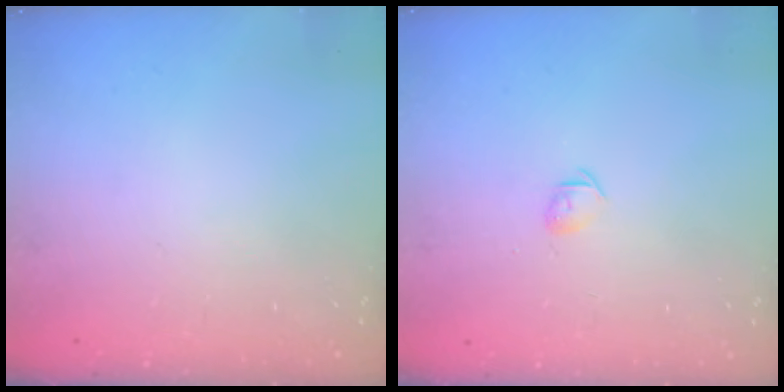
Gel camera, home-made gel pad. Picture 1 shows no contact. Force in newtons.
{"total": 3.4, "press": 3.3, "slide": 0.9}